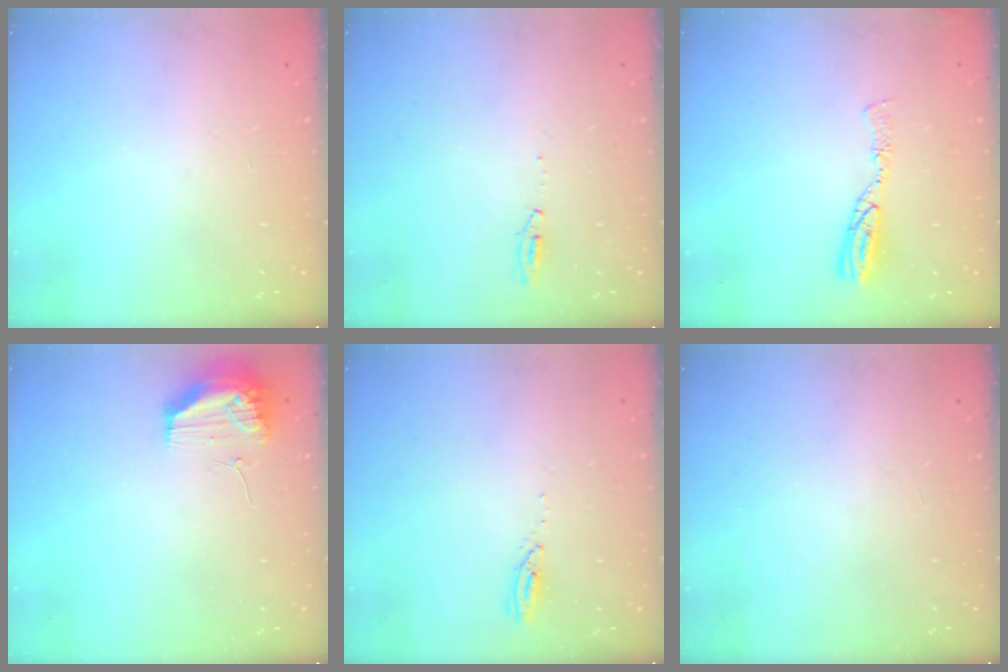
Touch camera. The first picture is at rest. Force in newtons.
{"total": 3.5, "press": 3.3, "slide": 1.1}
{"total": 7.7, "press": 7.7, "slide": 0.8}
{"total": 10.5, "press": 10.4, "slide": 1.5}
{"total": 3.0, "press": 2.9, "slide": 0.4}
{"total": 0.0}